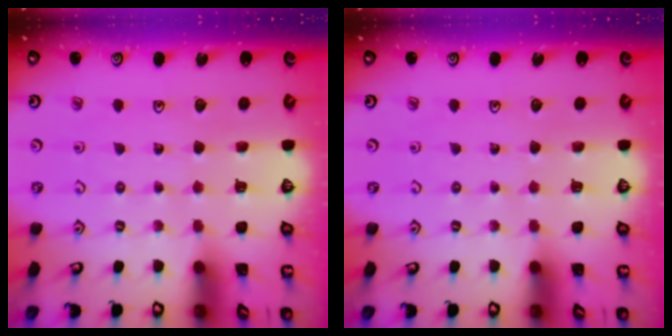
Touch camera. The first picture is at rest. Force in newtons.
{"total": 0.0}